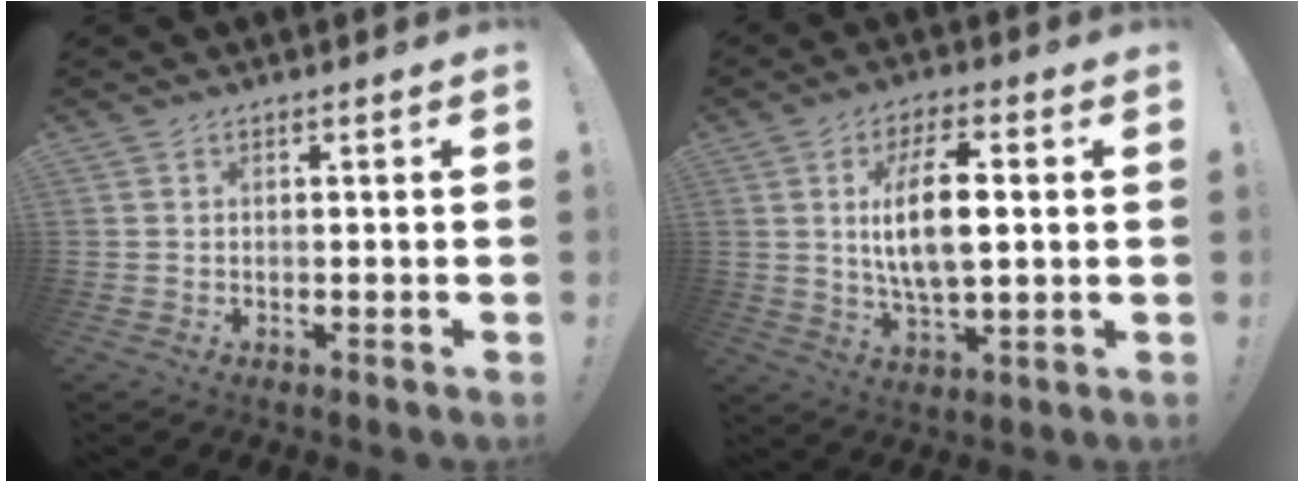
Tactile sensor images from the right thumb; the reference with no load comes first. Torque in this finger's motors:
{"motor_torque": [-0.32, 0.96, 0.81, 0.70, 0.10]}